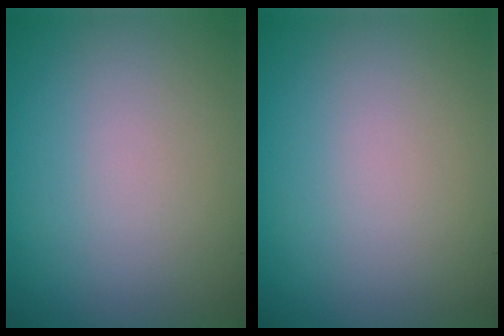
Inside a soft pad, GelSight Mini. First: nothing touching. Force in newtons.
{"total": 0.0}